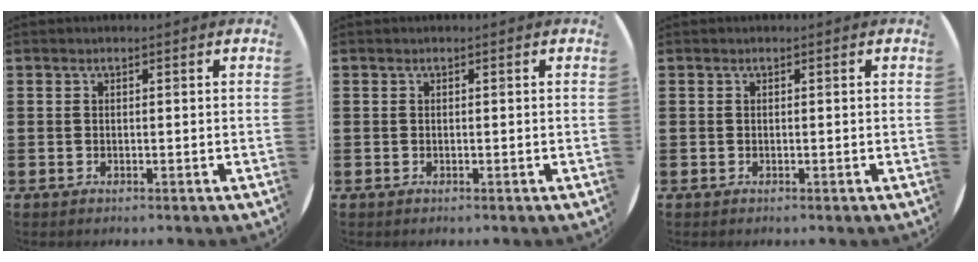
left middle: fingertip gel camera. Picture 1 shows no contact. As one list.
[{"total": 0.0}, {"total": 0.0}]